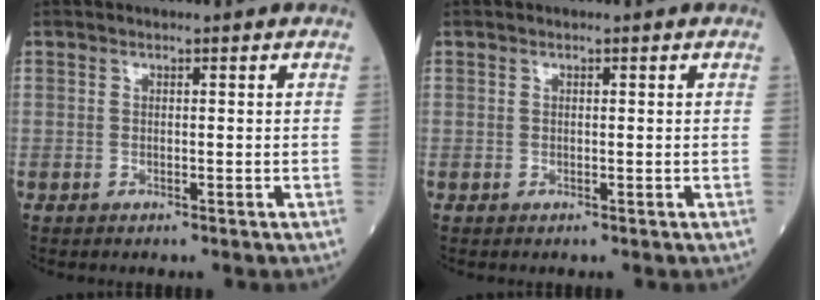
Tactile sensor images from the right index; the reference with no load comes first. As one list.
[{"total": 0.0}]